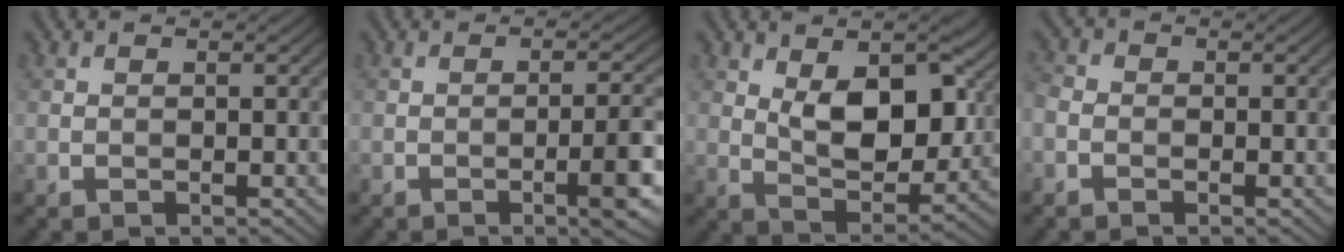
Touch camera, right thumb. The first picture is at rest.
{"total": 4.6, "force": [-1.6, 0.6, 4.3], "torque": [-0.066, 0.008, -0.028]}
{"total": 10.8, "force": [3.0, 5.7, 8.6], "torque": [-0.146, -0.012, 0.054]}
{"total": 2.3, "force": [-1.3, 1.6, 1.0], "torque": [-0.027, -0.001, -0.035]}